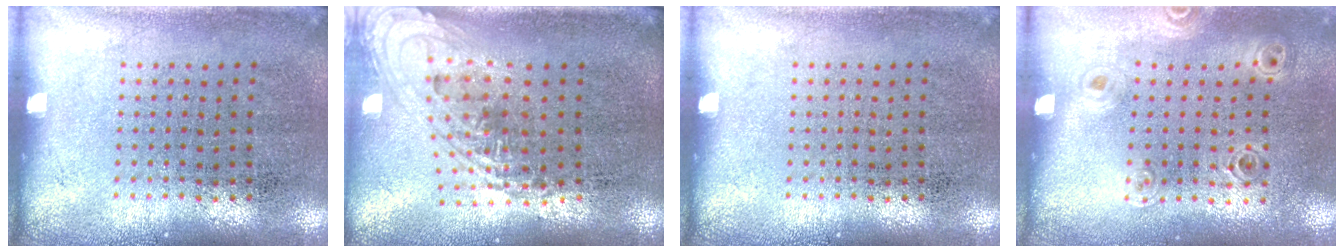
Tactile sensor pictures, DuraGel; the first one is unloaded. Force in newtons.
{"total": 1.8, "press": 1.4, "slide": 1.2}
{"total": 0.0}
{"total": 1.0, "press": 0.9, "slide": 0.2}